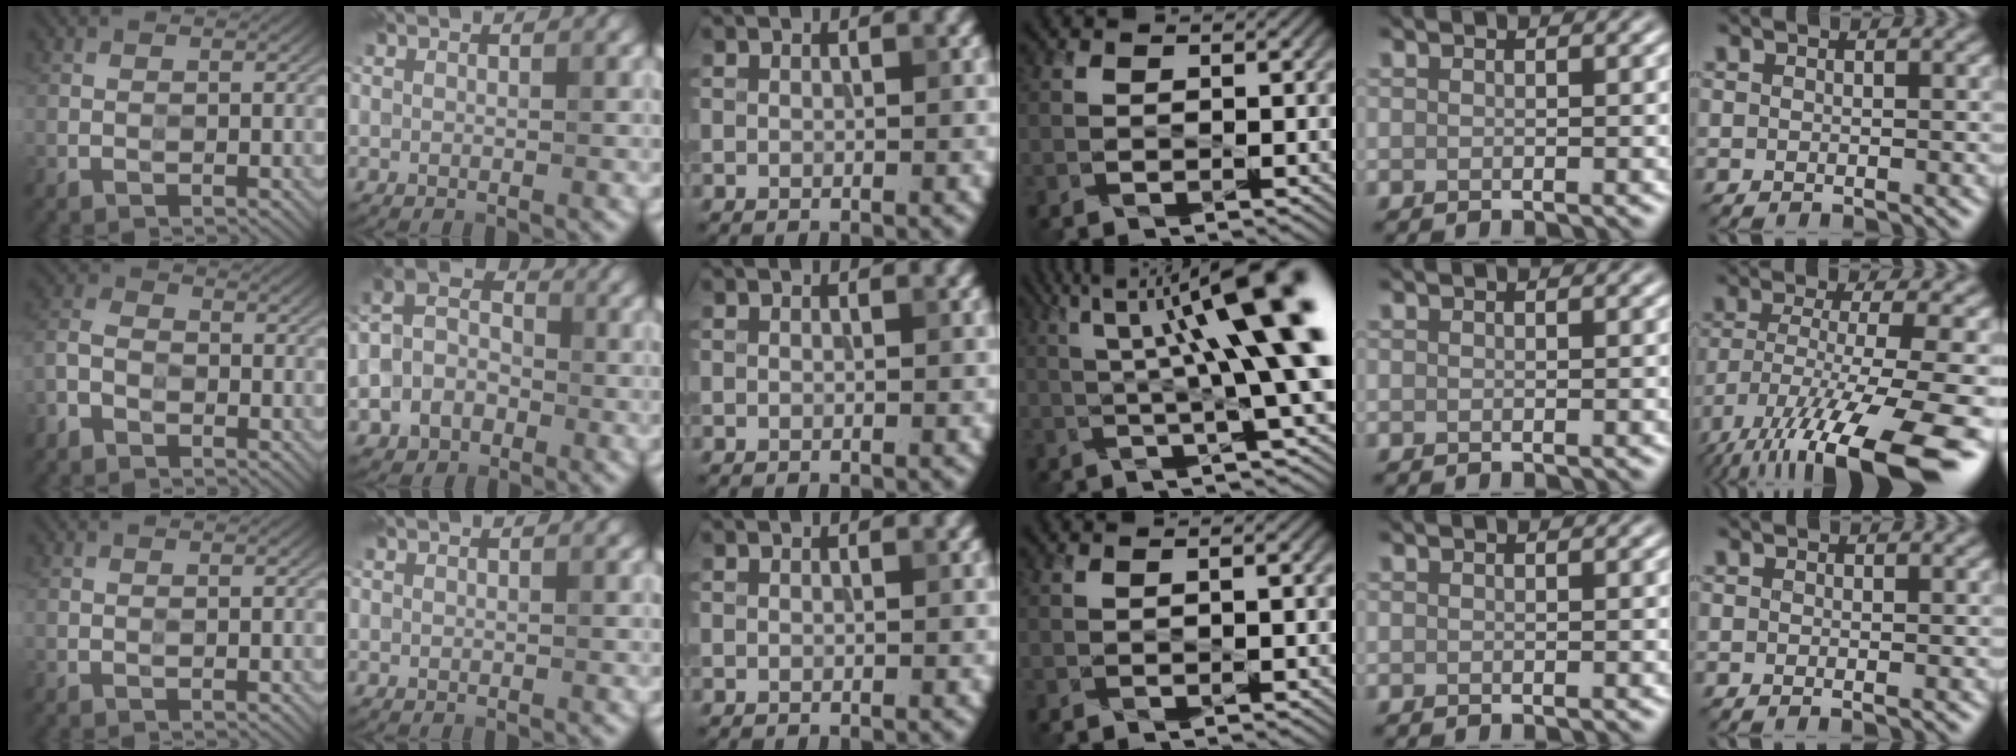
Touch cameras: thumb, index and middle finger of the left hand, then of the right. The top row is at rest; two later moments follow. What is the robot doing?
{"motion": "wipe", "object": "glass cup"}